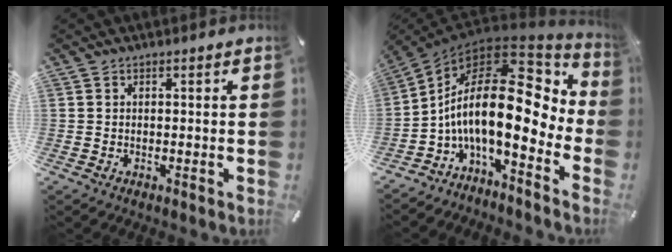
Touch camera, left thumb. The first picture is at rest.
{"total": 23.8, "force": [2.1, 9.6, 21.7], "torque": [-0.418, -0.042, 0.033]}